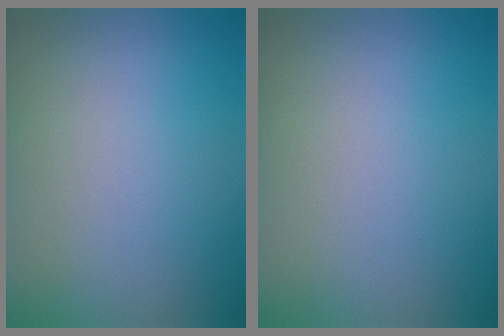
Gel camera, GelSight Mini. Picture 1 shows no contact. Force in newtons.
{"total": 0.0}